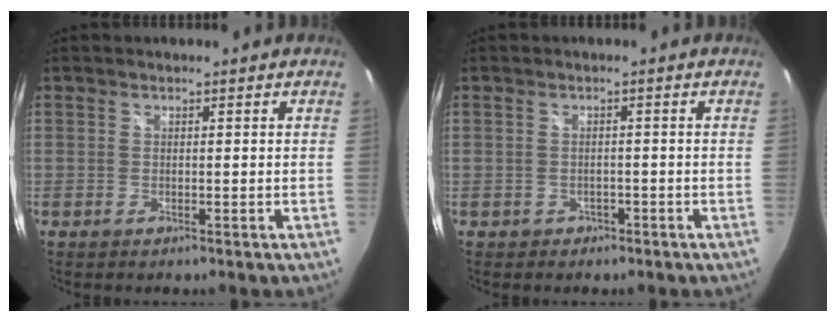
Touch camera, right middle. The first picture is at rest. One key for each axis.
{"total": 2.0, "fx": -0.9, "fy": 1.8, "fz": 0.4, "tx": -0.014, "ty": 0.001, "tz": -0.008}